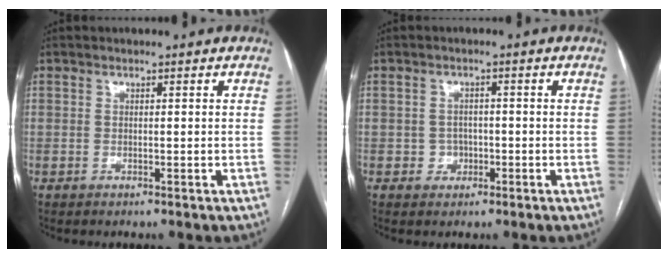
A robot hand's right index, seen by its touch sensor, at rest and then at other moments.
{"total": 2.2, "force": [-0.8, 2.0, 0.5], "torque": [0.000, 0.009, -0.011]}